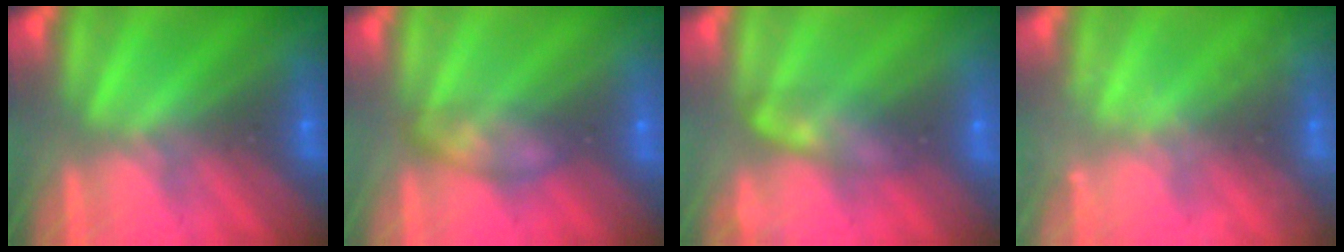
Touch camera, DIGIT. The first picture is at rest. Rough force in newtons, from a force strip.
{"total": 2.3}
{"total": 2.4}
{"total": 2.3}